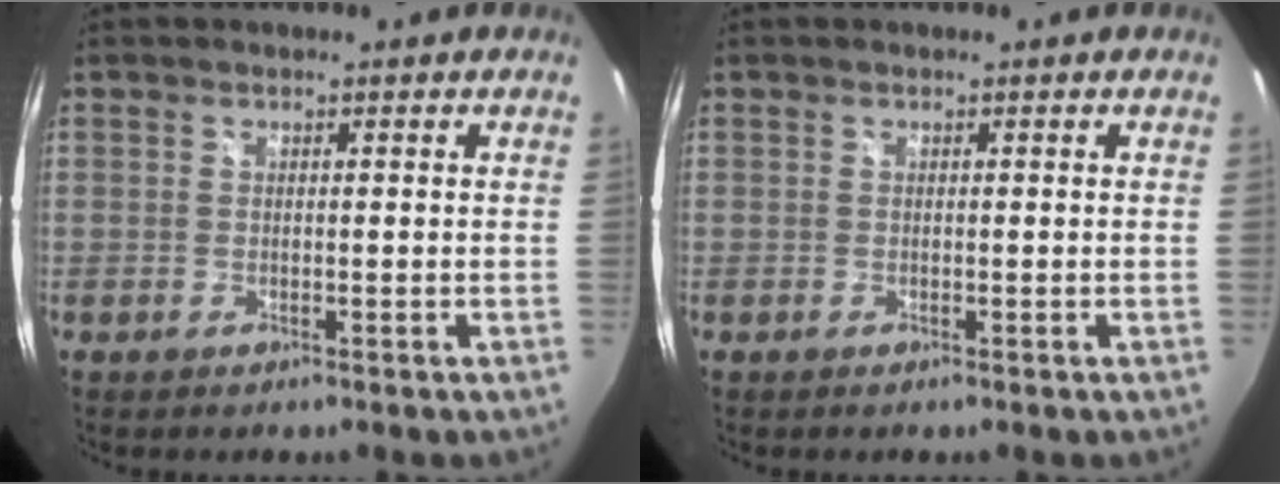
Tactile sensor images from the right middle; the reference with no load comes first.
{"total": 0.0}